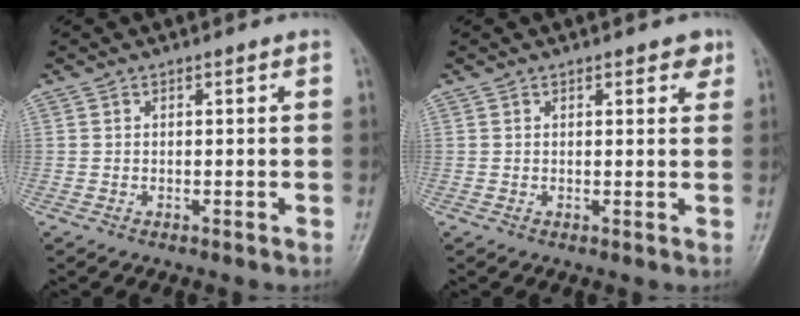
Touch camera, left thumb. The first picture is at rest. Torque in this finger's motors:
{"motor_torque": [-0.05, 0.05, -0.11, -0.12, 0.02]}